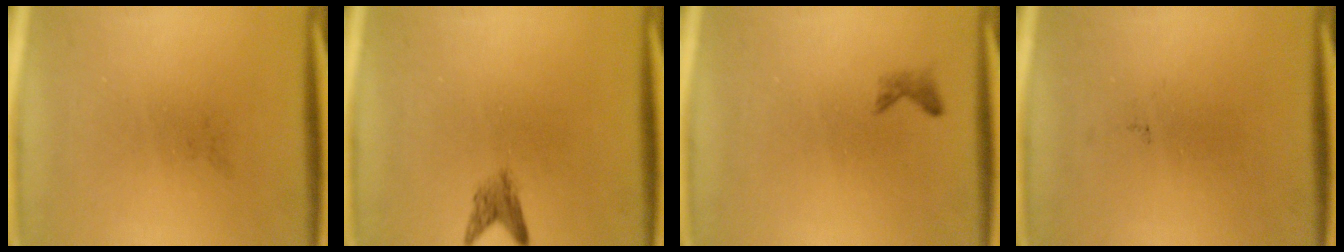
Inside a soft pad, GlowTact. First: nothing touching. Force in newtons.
{"total": 2.0}
{"total": 0.8}
{"total": 0.0}